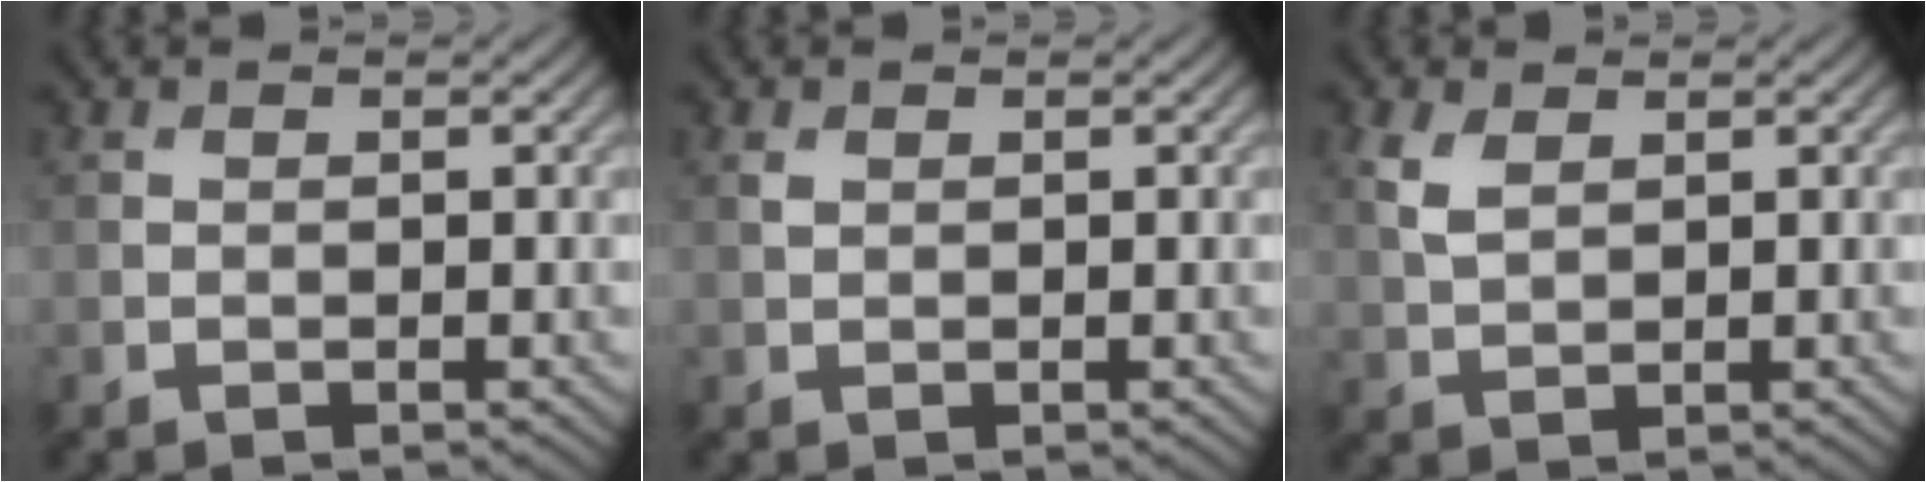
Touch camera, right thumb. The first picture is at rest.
{"total": 0.7, "force": [0.4, 0.4, 0.4], "torque": [-0.012, -0.001, 0.009]}
{"total": 3.0, "force": [1.4, 1.6, 2.1], "torque": [-0.061, 0.002, 0.031]}